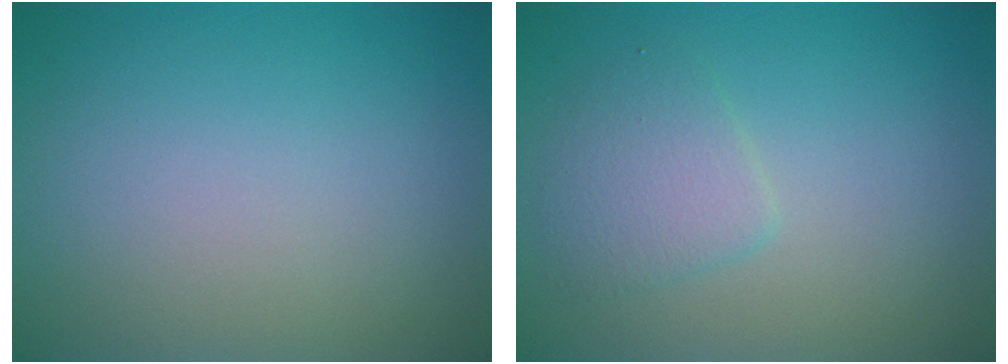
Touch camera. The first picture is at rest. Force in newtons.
{"total": 2.4, "press": 2.4, "slide": 0.1}